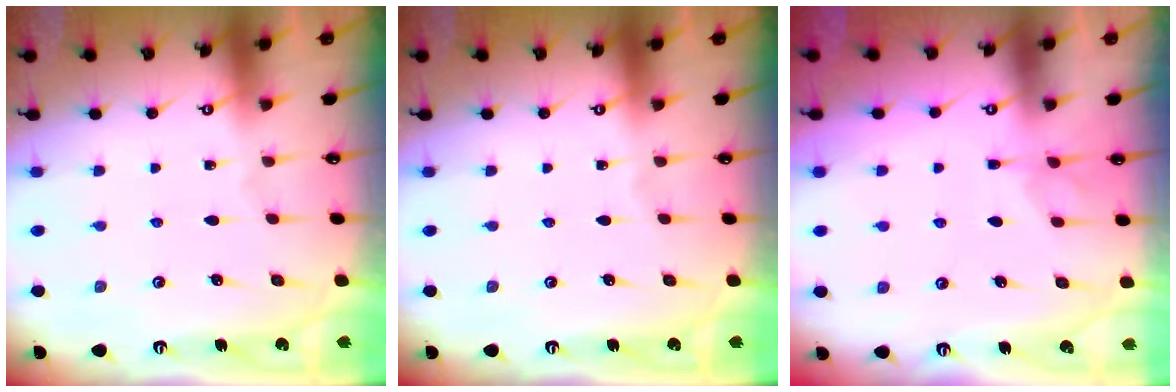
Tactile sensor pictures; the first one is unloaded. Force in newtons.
{"total": 0.0}
{"total": 1.7, "press": 1.3, "slide": 1.1}